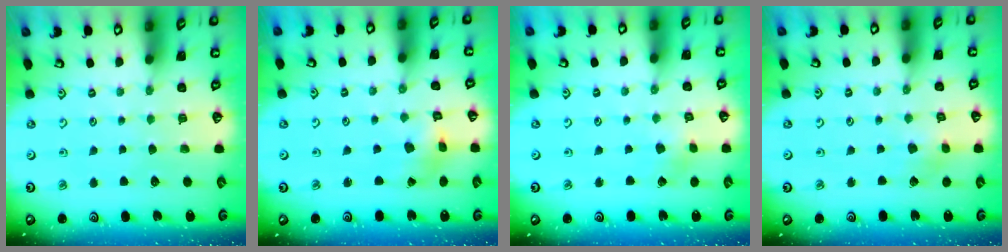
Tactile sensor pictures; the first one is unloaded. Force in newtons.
{"total": 3.8, "press": 3.7, "slide": 0.8}
{"total": 2.4, "press": 2.4, "slide": 0.3}
{"total": 2.6, "press": 2.6, "slide": 0.5}